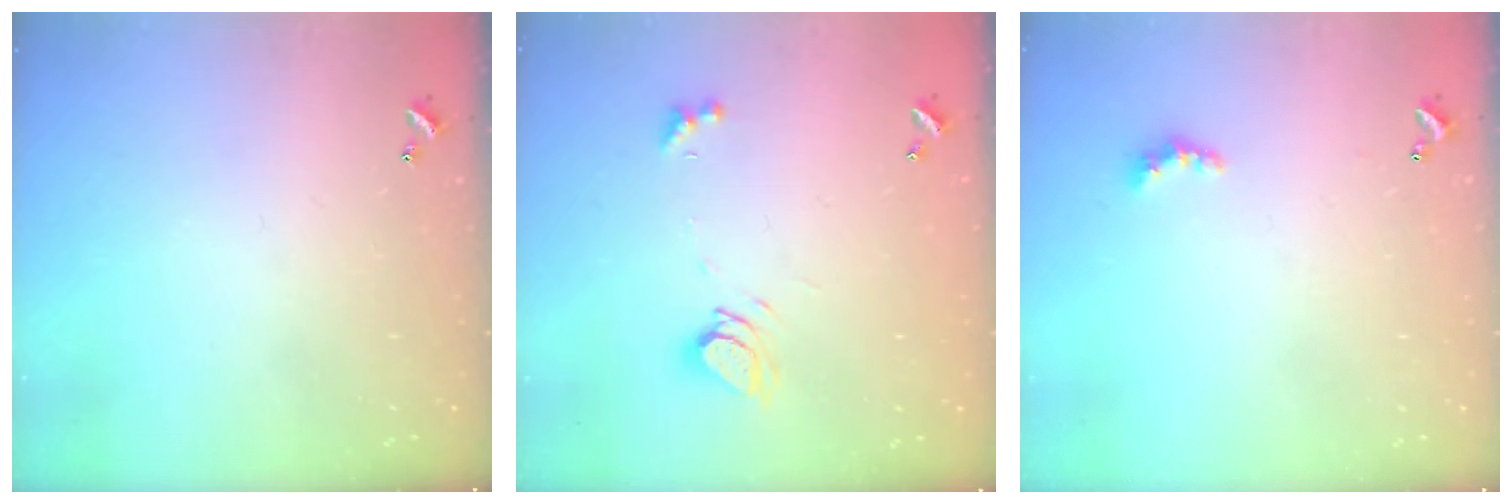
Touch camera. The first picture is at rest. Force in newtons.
{"total": 7.7, "press": 7.6, "slide": 1.0}
{"total": 2.5, "press": 2.5, "slide": 0.6}